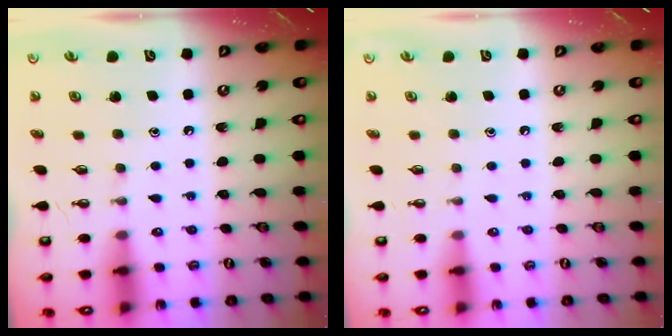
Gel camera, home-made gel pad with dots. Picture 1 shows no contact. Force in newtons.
{"total": 0.0}